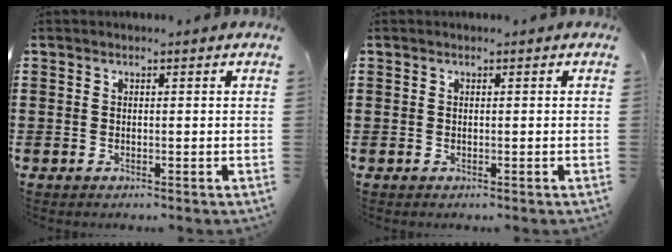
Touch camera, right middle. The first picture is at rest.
{"total": 0.0}